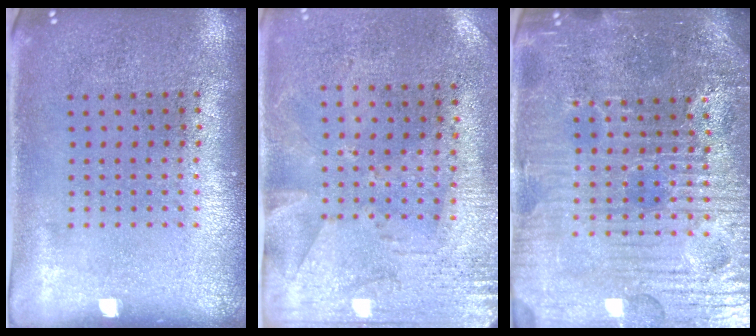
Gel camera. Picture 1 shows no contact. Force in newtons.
{"total": 2.8, "press": 2.2, "slide": 1.6}
{"total": 5.6, "press": 5.3, "slide": 1.8}